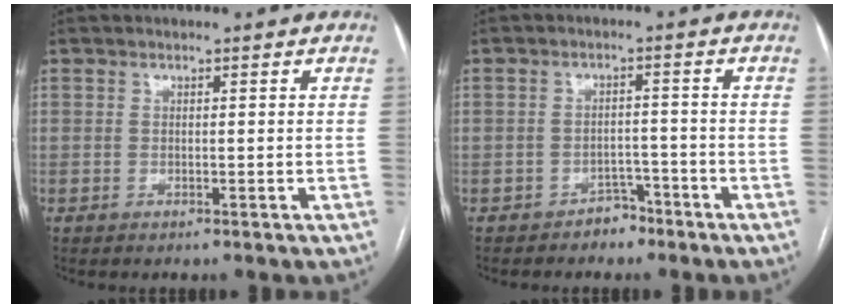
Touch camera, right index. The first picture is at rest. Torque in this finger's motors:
{"motor_torque": [-0.09, 0.09, -0.14, -0.07]}